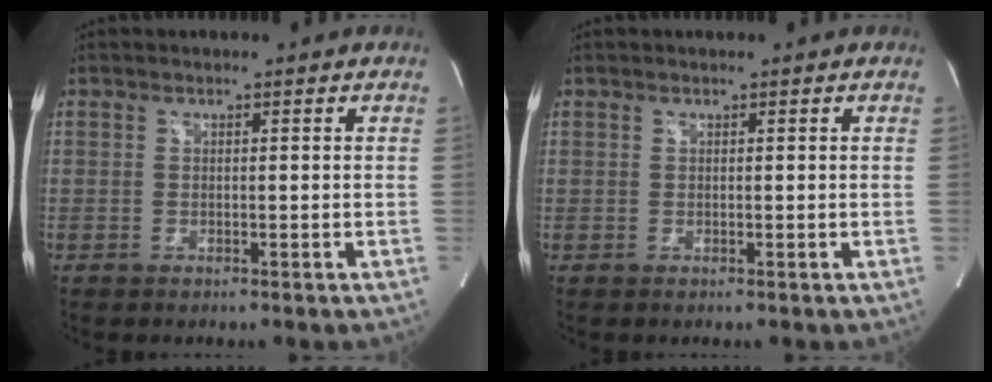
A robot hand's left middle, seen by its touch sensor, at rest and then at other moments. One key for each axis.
{"total": 0.0}